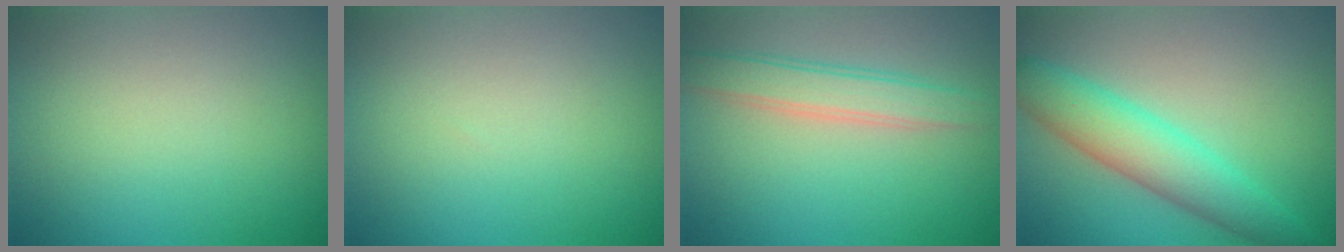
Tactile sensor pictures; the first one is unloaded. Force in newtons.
{"total": 0.0}
{"total": 3.2, "press": 3.2, "slide": 0.1}
{"total": 5.2, "press": 5.2, "slide": 0.1}